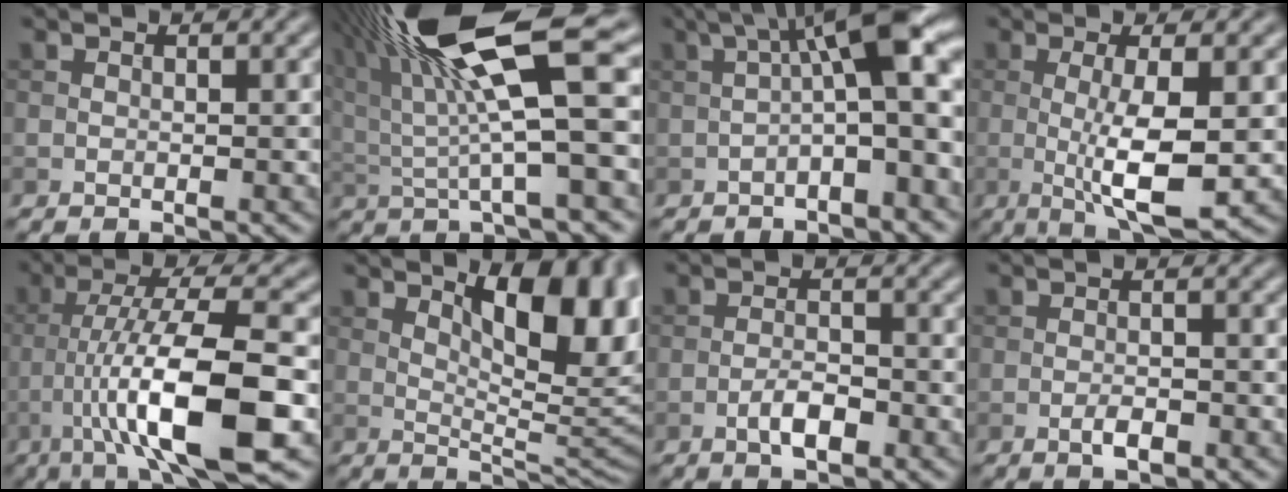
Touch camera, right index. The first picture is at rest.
{"total": 13.5, "force": [4.0, 3.1, 12.6], "torque": [-0.225, 0.020, 0.068]}
{"total": 9.2, "force": [0.7, 2.2, 8.9], "torque": [-0.123, 0.033, -0.002]}
{"total": 6.4, "force": [-0.5, 1.3, 6.3], "torque": [-0.110, -0.010, -0.003]}
{"total": 11.3, "force": [-3.6, 2.0, 10.5], "torque": [-0.168, 0.020, -0.059]}
{"total": 10.9, "force": [3.8, 4.5, 9.1], "torque": [-0.125, 0.002, 0.057]}
{"total": 2.6, "force": [-1.3, 0.9, 2.0], "torque": [-0.036, 0.003, -0.027]}
{"total": 2.0, "force": [-1.0, 0.6, 1.6], "torque": [-0.029, 0.001, -0.019]}